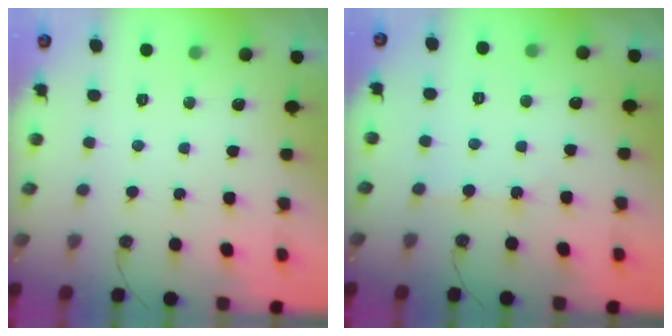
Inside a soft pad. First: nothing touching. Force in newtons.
{"total": 3.9, "press": 3.9, "slide": 0.7}